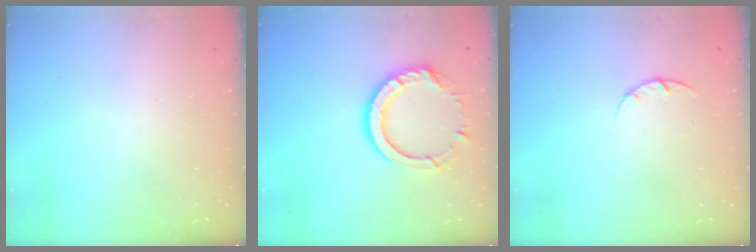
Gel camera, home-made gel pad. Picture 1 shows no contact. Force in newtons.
{"total": 13.0, "press": 12.9, "slide": 1.2}
{"total": 3.1, "press": 3.0, "slide": 0.4}